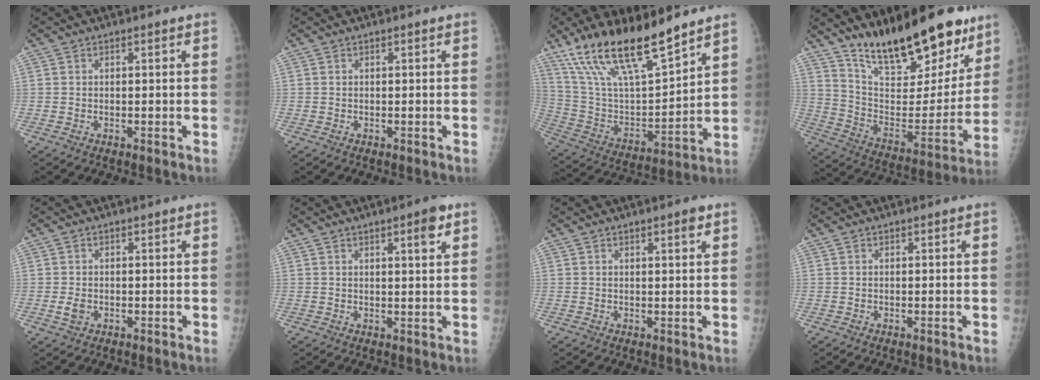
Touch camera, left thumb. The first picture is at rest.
{"total": 0.0}
{"total": 21.2, "force": [15.5, 5.6, 13.3], "torque": [-0.220, -0.064, 0.294]}
{"total": 24.3, "force": [17.8, 8.6, 14.0], "torque": [-0.169, -0.093, 0.293]}
{"total": 2.1, "force": [-0.4, 1.6, 1.4], "torque": [-0.026, -0.001, -0.006]}
{"total": 4.0, "force": [2.2, 0.7, 3.2], "torque": [-0.043, -0.011, 0.030]}
{"total": 1.9, "force": [1.2, 0.3, 1.5], "torque": [-0.020, -0.006, 0.017]}
{"total": 0.0}